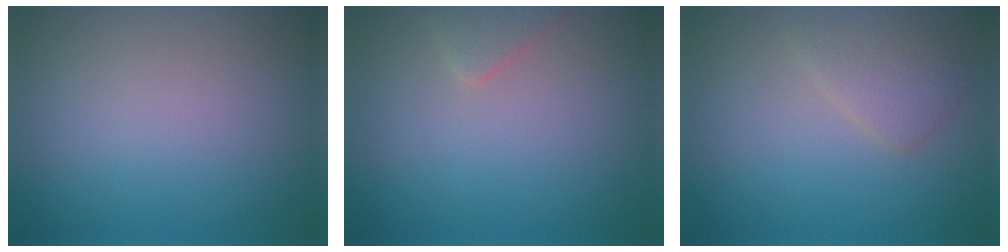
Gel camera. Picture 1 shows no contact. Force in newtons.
{"total": 1.5, "press": 1.5, "slide": 0.1}
{"total": 2.4, "press": 2.4, "slide": 0.1}